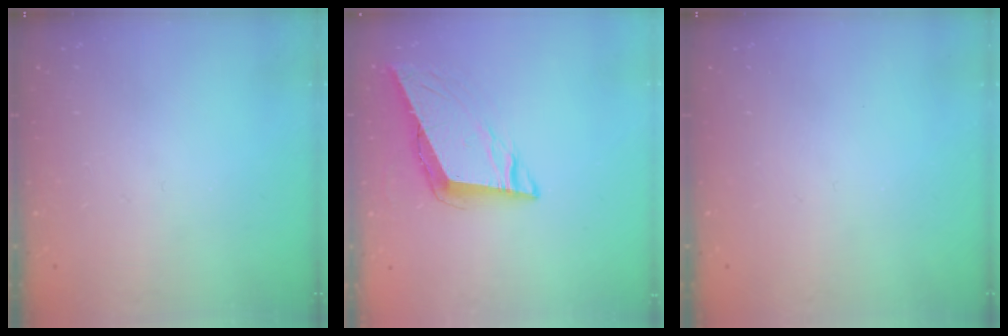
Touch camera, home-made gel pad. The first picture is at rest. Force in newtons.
{"total": 8.7, "press": 8.4, "slide": 2.1}
{"total": 0.0}